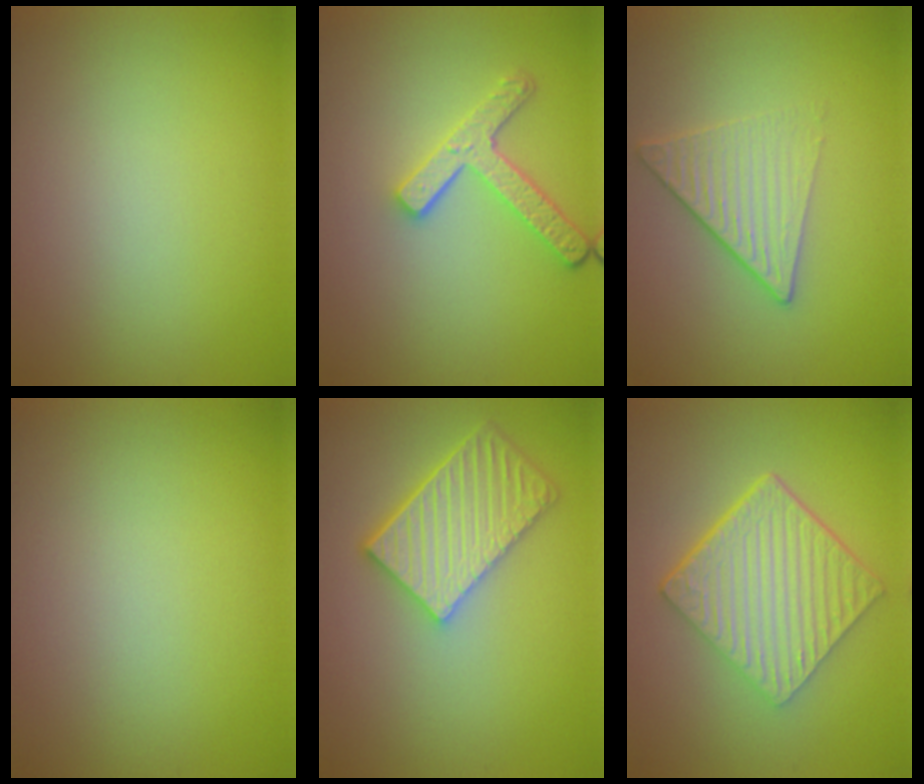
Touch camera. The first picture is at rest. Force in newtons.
{"total": 3.8, "press": 3.0, "slide": 2.4}
{"total": 3.3, "press": 2.8, "slide": 1.8}
{"total": 0.0}
{"total": 5.5, "press": 4.6, "slide": 3.0}
{"total": 7.0, "press": 4.6, "slide": 5.2}